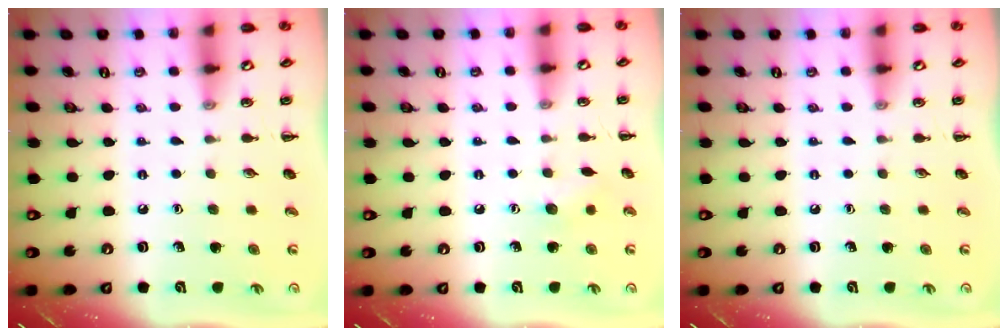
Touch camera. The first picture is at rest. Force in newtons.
{"total": 5.1, "press": 5.0, "slide": 1.1}
{"total": 0.0}